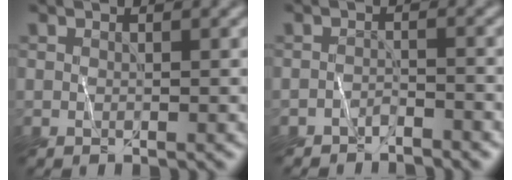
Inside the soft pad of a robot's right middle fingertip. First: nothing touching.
{"total": 1.6, "force": [-1.6, 0.2, 0.2], "torque": [0.000, 0.003, -0.028]}